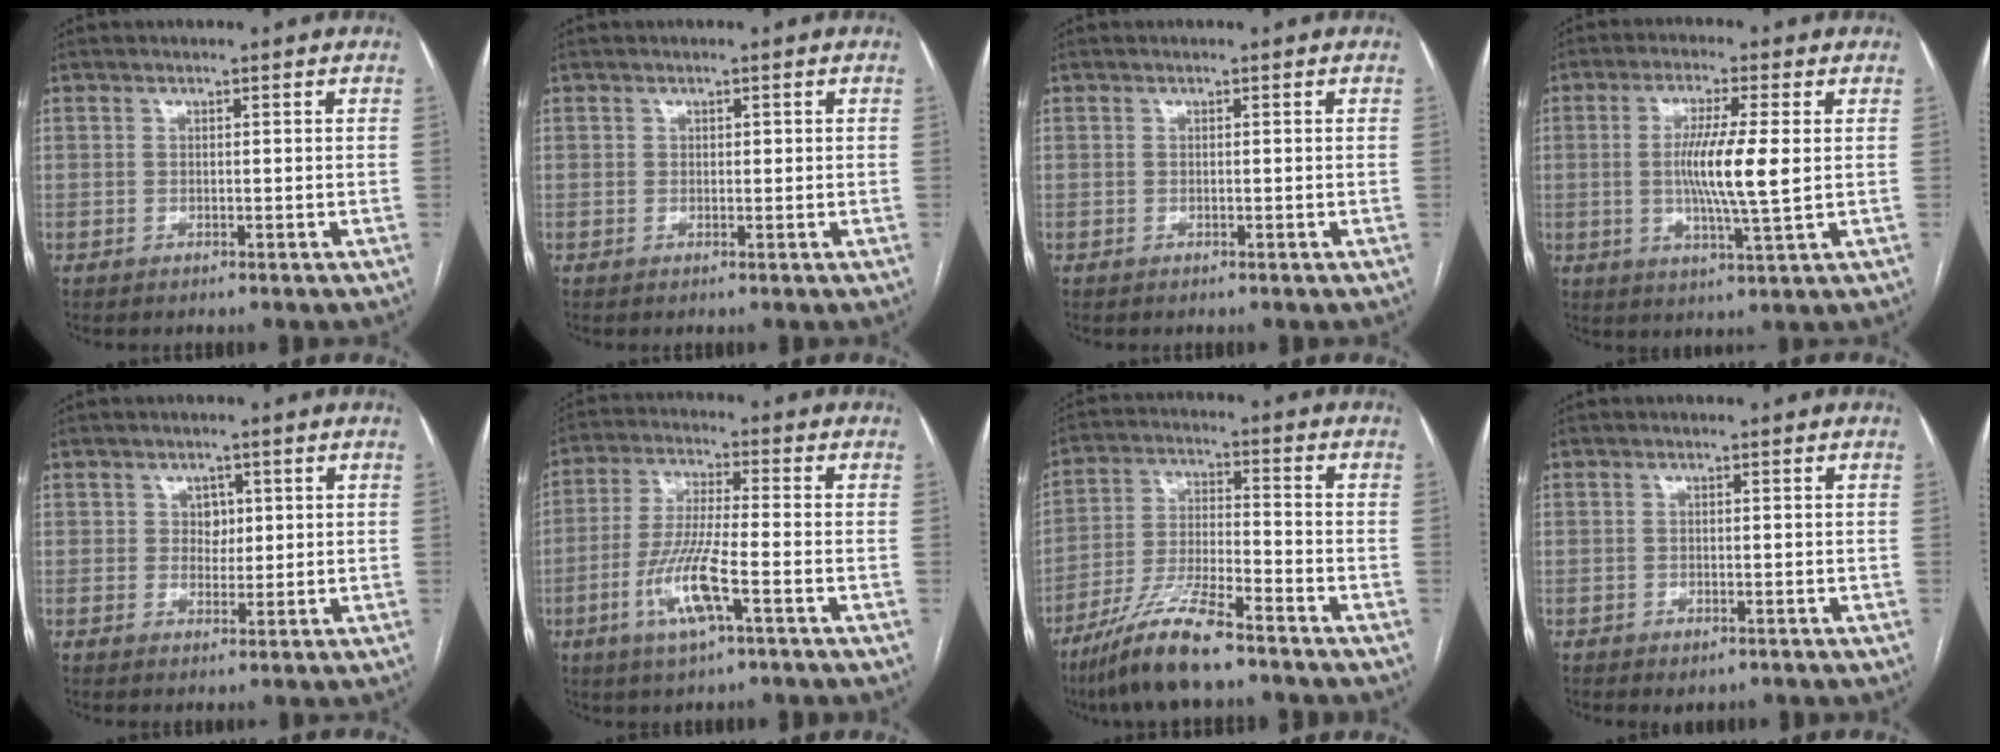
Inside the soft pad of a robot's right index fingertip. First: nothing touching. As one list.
[{"total": 0.7, "force": [0.2, 0.5, 0.3], "torque": [0.001, 0.003, 0.000]}, {"total": 0.0}, {"total": 8.8, "force": [0.4, 0.2, 8.8], "torque": [-0.165, -0.008, 0.002]}, {"total": 2.6, "force": [0.7, 2.2, 1.2], "torque": [-0.010, 0.001, 0.010]}, {"total": 10.2, "force": [-3.9, 1.1, 9.4], "torque": [-0.191, -0.010, -0.076]}, {"total": 11.5, "force": [-8.7, 1.4, 7.5], "torque": [-0.151, -0.022, -0.162]}, {"total": 1.6, "force": [-1.0, 1.0, 0.8], "torque": [-0.008, 0.002, -0.005]}]